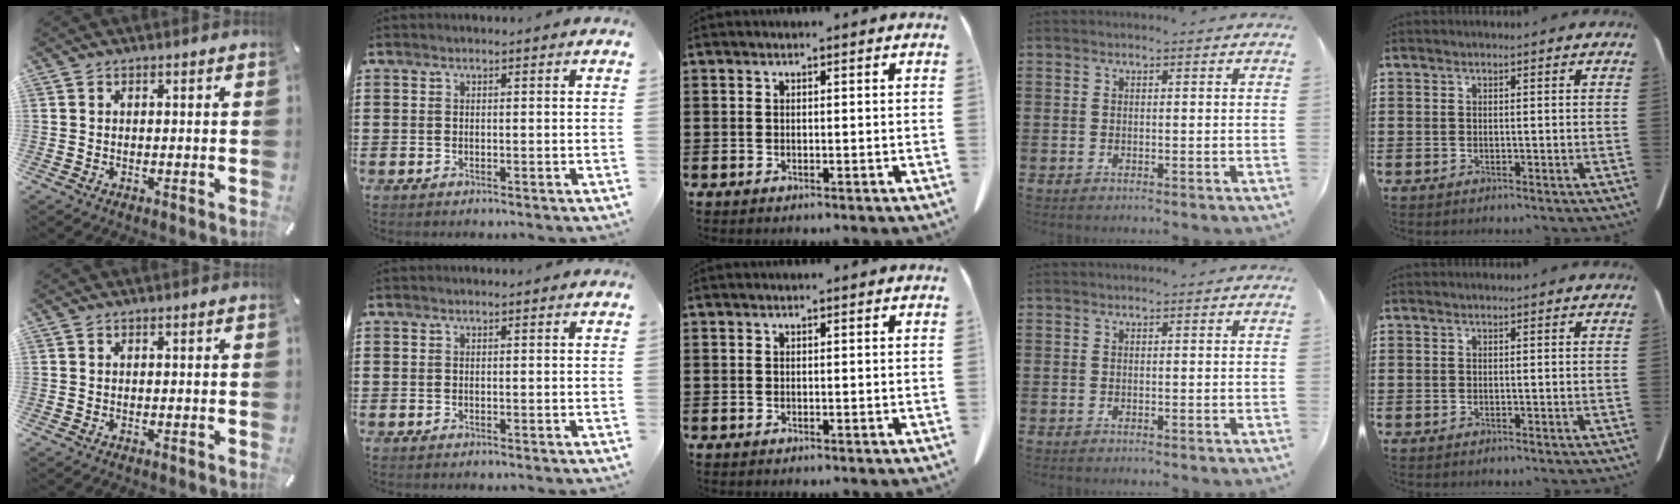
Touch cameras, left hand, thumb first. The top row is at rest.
{}